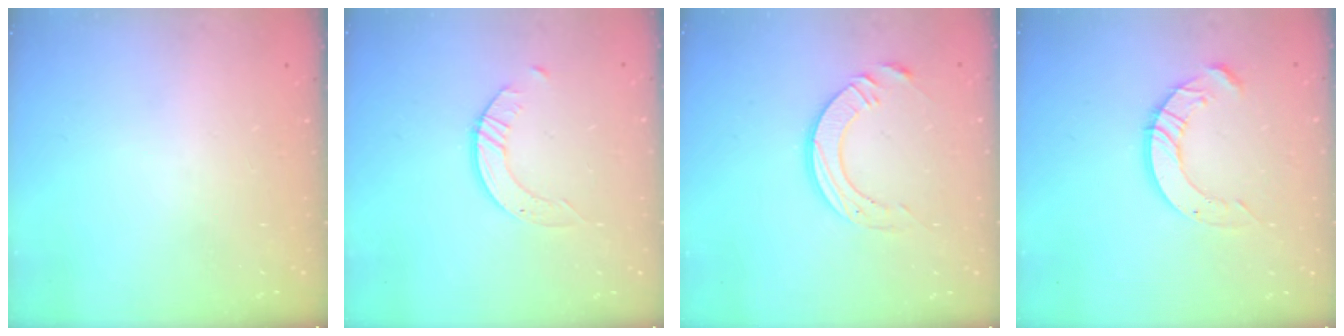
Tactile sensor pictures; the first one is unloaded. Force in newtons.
{"total": 2.5, "press": 2.5, "slide": 0.3}
{"total": 10.7, "press": 10.7, "slide": 1.1}
{"total": 8.3, "press": 8.3, "slide": 0.8}